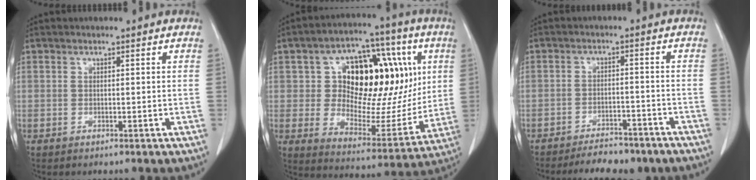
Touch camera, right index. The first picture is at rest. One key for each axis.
{"total": 21.5, "fx": 5.2, "fy": 11.6, "fz": 17.3, "tx": -0.242, "ty": 0.039, "tz": 0.086}
{"total": 9.3, "fx": -8.2, "fy": 2.9, "fz": 3.3, "tx": -0.040, "ty": -0.003, "tz": -0.111}